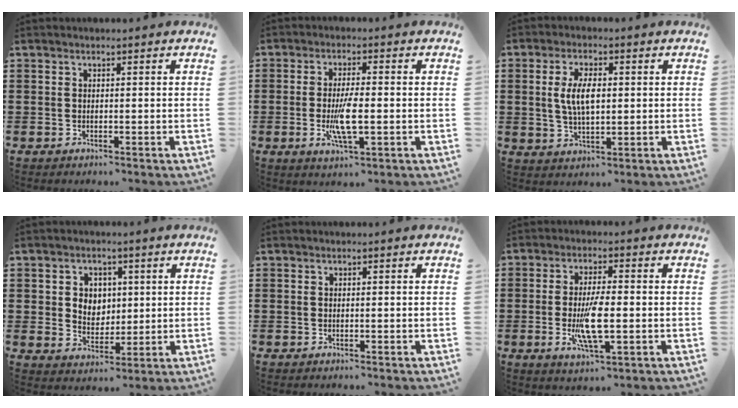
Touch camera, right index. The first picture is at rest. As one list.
[{"total": 6.2, "force": [-1.1, 1.6, 5.9], "torque": [-0.120, -0.007, -0.024]}, {"total": 5.9, "force": [0.5, 2.5, 5.3], "torque": [-0.113, 0.007, 0.004]}, {"total": 4.3, "force": [1.1, 4.0, 1.2], "torque": [-0.035, 0.011, 0.014]}, {"total": 0.0}, {"total": 7.9, "force": [-1.3, 2.2, 7.4], "torque": [-0.152, -0.013, -0.025]}]